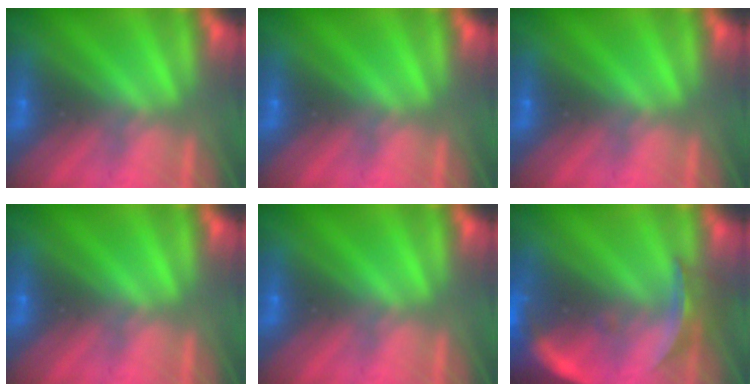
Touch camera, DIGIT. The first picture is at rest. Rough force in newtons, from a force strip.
{"total": 0.0}
{"total": 0.0}
{"total": 0.0}
{"total": 0.0}
{"total": 9.0}